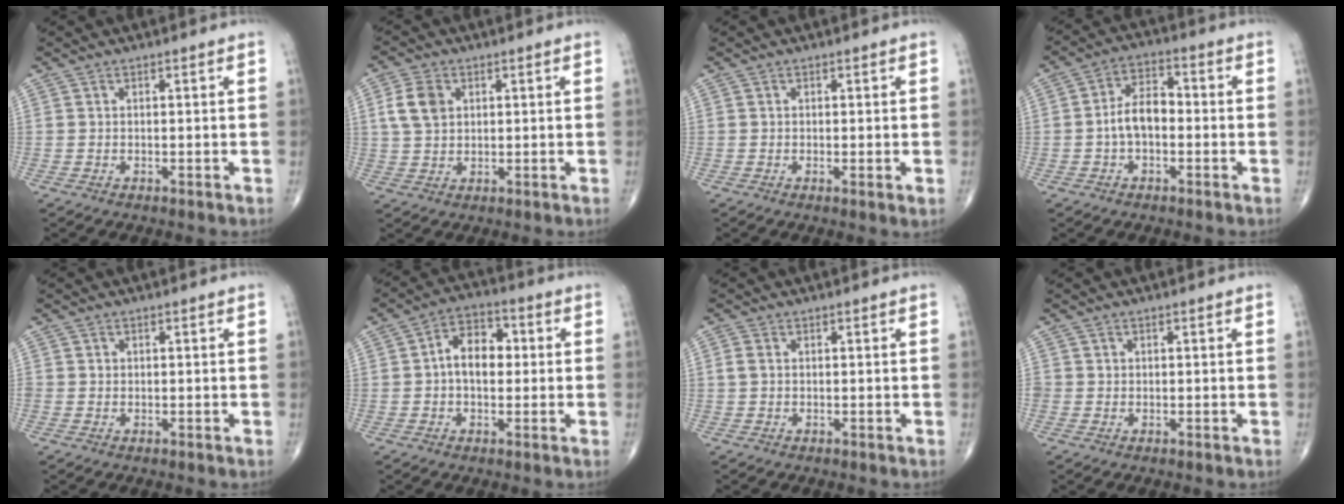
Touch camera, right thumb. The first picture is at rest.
{"total": 6.0, "force": [1.6, 4.3, 3.9], "torque": [-0.071, 0.001, 0.031]}
{"total": 1.4, "force": [-0.2, 0.2, 1.4], "torque": [-0.032, -0.007, -0.006]}
{"total": 7.1, "force": [-1.2, 4.2, 5.5], "torque": [-0.090, 0.030, -0.030]}
{"total": 1.2, "force": [0.0, 1.1, 0.1], "torque": [0.007, 0.004, 0.000]}
{"total": 8.2, "force": [0.3, 5.5, 6.1], "torque": [-0.078, 0.024, -0.005]}
{"total": 1.7, "force": [0.1, 1.2, 1.2], "torque": [-0.028, 0.003, 0.000]}
{"total": 1.0, "force": [0.0, 1.0, 0.1], "torque": [0.007, 0.004, -0.001]}